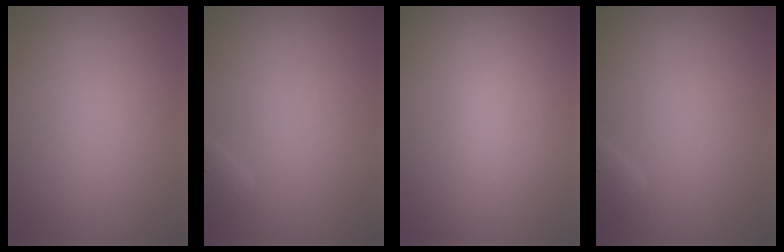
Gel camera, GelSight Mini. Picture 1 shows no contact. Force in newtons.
{"total": 0.9, "press": 0.9, "slide": 0.0}
{"total": 0.5, "press": 0.5, "slide": 0.0}
{"total": 0.9, "press": 0.9, "slide": 0.0}